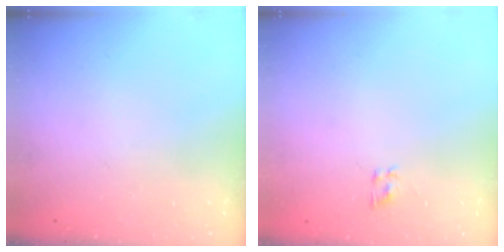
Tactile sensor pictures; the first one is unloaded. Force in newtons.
{"total": 1.2, "press": 1.0, "slide": 0.6}